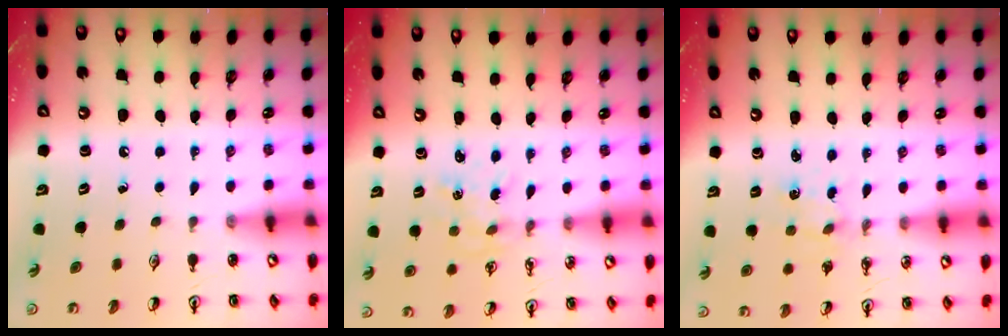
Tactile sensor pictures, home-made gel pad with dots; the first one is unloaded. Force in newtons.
{"total": 0.8, "press": 0.8, "slide": 0.2}
{"total": 1.2, "press": 1.2, "slide": 0.2}